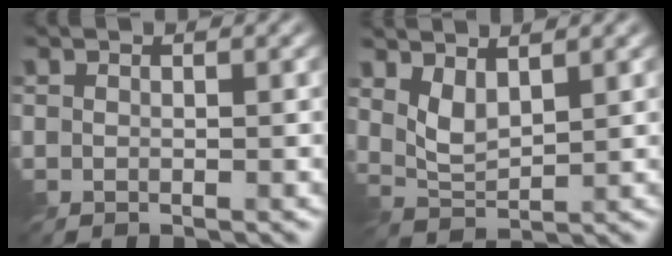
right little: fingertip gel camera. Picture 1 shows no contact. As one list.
[{"total": 2.6, "force": [1.4, 1.0, 2.0], "torque": [-0.051, -0.009, 0.031]}]